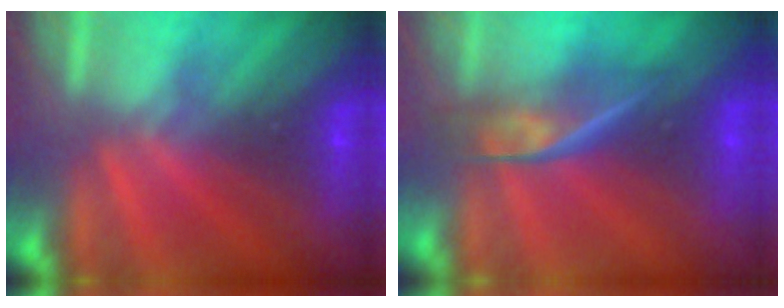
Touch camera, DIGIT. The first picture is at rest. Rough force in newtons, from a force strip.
{"total": 2.4}